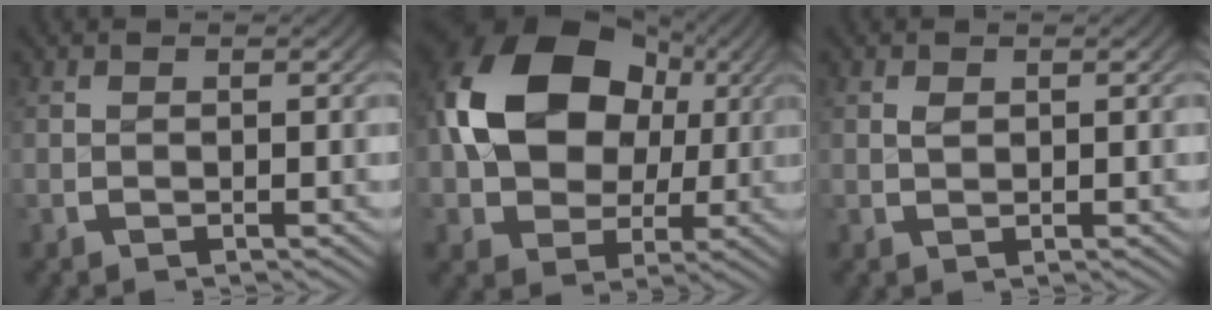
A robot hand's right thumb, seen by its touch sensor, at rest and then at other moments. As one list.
[{"total": 13.8, "force": [2.0, 9.9, 9.5], "torque": [-0.214, -0.035, 0.055]}, {"total": 0.5, "force": [0.3, 0.3, 0.3], "torque": [-0.006, -0.005, 0.013]}]